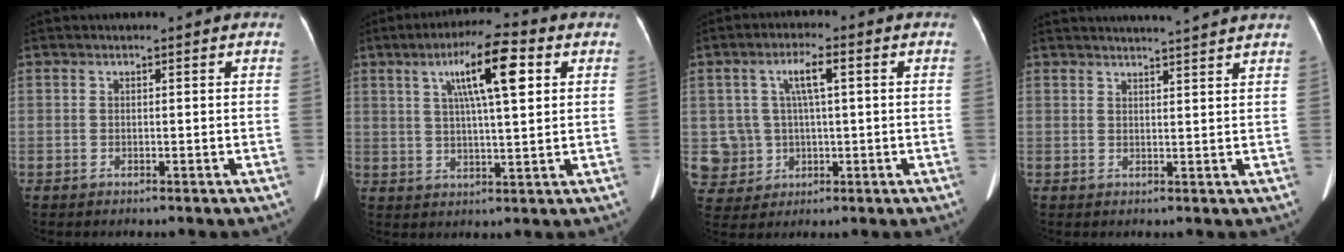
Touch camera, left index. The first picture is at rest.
{"total": 10.5, "force": [3.9, 1.4, 9.6], "torque": [-0.164, 0.018, 0.064]}
{"total": 7.1, "force": [1.6, 5.1, 4.7], "torque": [-0.094, 0.016, 0.042]}
{"total": 9.4, "force": [8.9, -1.0, 3.0], "torque": [-0.041, 0.007, 0.099]}